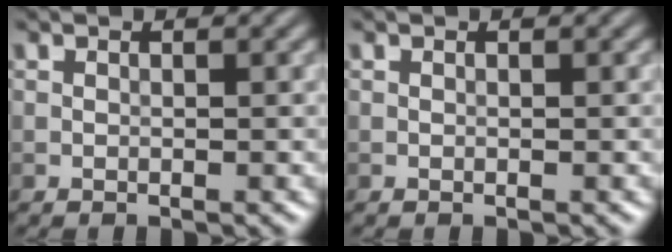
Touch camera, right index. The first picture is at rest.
{"total": 0.0}